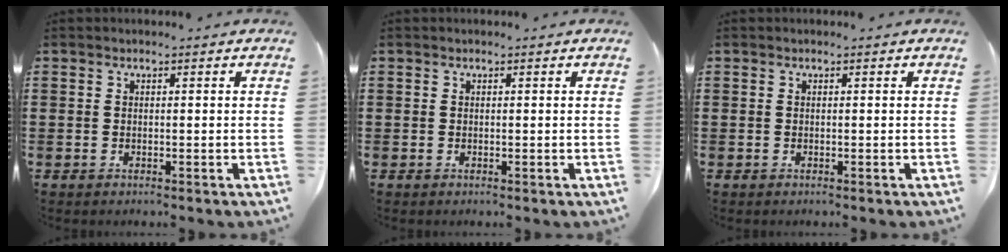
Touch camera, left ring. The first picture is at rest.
{"total": 0.0}
{"total": 0.0}